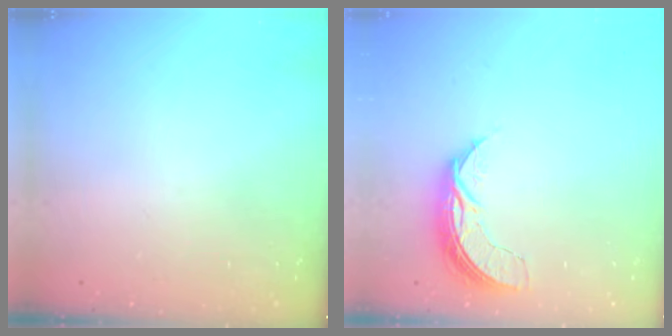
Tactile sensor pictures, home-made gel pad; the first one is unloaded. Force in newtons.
{"total": 7.2, "press": 7.2, "slide": 0.5}